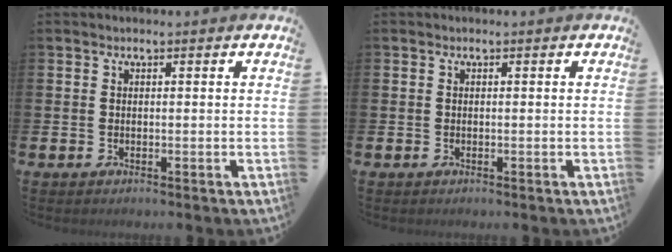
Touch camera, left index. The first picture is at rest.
{"total": 0.0}